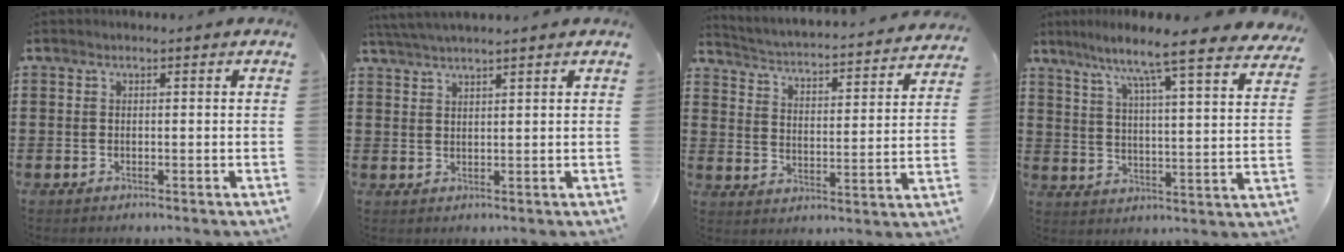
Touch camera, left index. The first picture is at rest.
{"total": 2.9, "force": [2.7, -0.4, 1.0], "torque": [-0.026, -0.001, 0.052]}
{"total": 2.5, "force": [2.4, -0.4, 0.4], "torque": [-0.027, -0.033, 0.029]}
{"total": 8.2, "force": [6.8, -0.8, 4.5], "torque": [-0.099, -0.067, 0.102]}